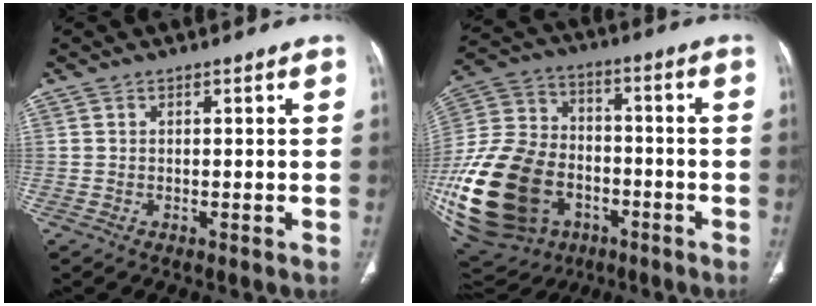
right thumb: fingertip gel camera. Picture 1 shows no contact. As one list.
[{"total": 34.0, "force": [-11.0, 24.5, 20.8], "torque": [-0.515, 0.044, -0.180]}]